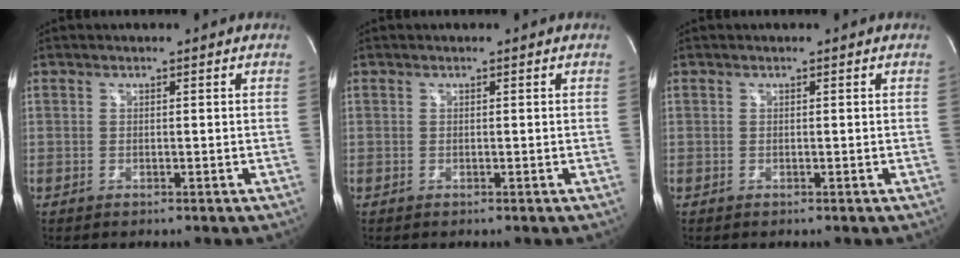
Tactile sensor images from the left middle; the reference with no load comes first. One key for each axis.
{"total": 0.0}
{"total": 0.0}